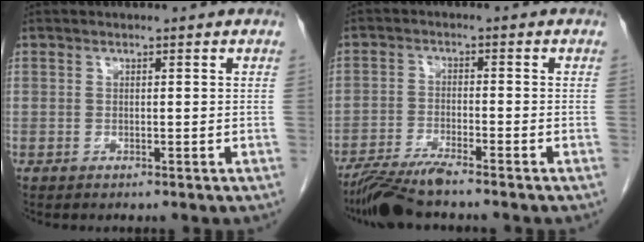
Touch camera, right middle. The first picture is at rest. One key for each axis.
{"total": 6.4, "fx": -5.6, "fy": -0.4, "fz": 3.2, "tx": -0.057, "ty": -0.024, "tz": -0.104}